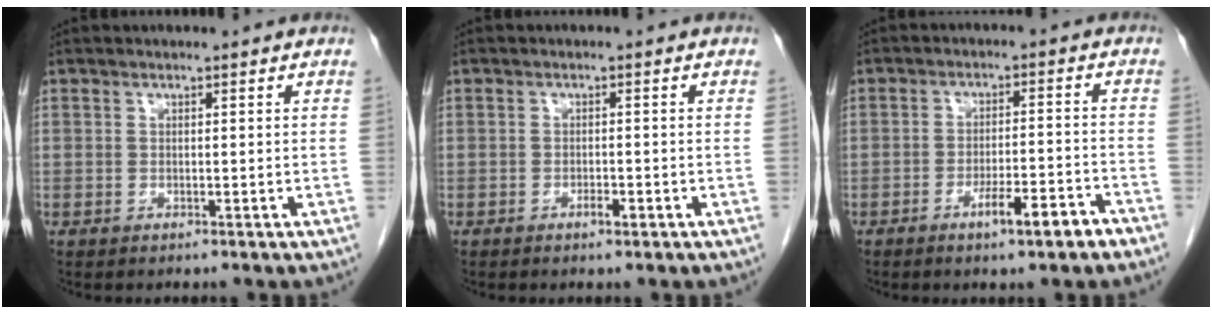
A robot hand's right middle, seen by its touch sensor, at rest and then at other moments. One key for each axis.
{"total": 1.3, "fx": -0.8, "fy": 0.3, "fz": 1.0, "tx": -0.020, "ty": 0.000, "tz": -0.011}
{"total": 6.1, "fx": -3.8, "fy": 0.6, "fz": 4.7, "tx": -0.074, "ty": -0.003, "tz": -0.059}